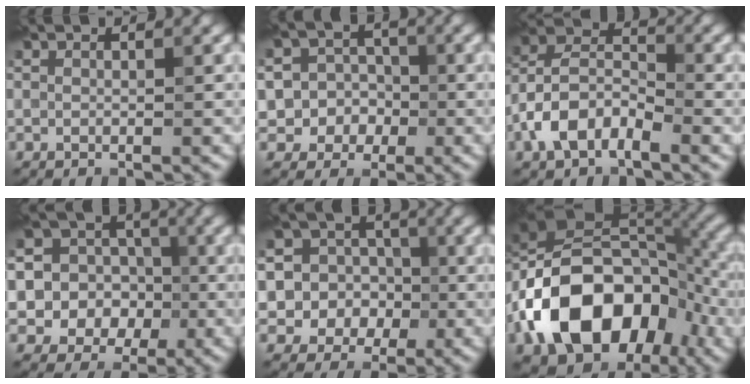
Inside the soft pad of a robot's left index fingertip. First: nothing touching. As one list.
[{"total": 7.0, "force": [-2.1, 6.5, 1.5], "torque": [-0.016, 0.009, -0.055]}, {"total": 5.9, "force": [-3.0, 3.2, 4.0], "torque": [-0.082, 0.009, -0.065]}, {"total": 12.7, "force": [-1.7, 11.8, 4.4], "torque": [-0.126, 0.023, -0.047]}, {"total": 11.4, "force": [-1.2, 10.8, 3.5], "torque": [-0.103, 0.028, -0.042]}, {"total": 16.0, "force": [-4.7, 10.6, 10.9], "torque": [-0.202, 0.012, -0.092]}]